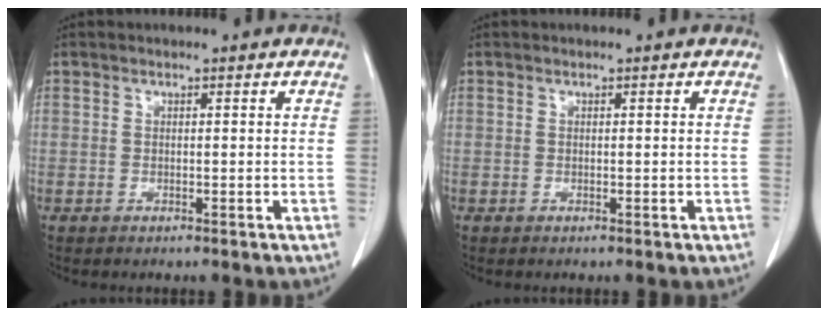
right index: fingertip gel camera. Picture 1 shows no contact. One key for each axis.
{"total": 0.0}